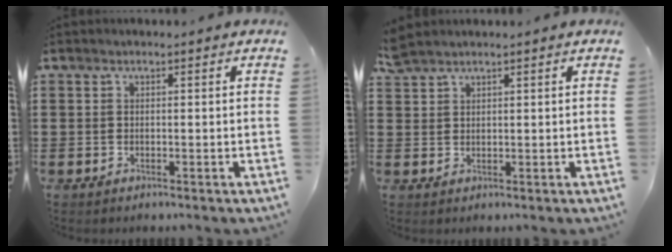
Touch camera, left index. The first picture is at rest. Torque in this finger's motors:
{"motor_torque": [-0.30, -0.36, 0.00, 0.00]}